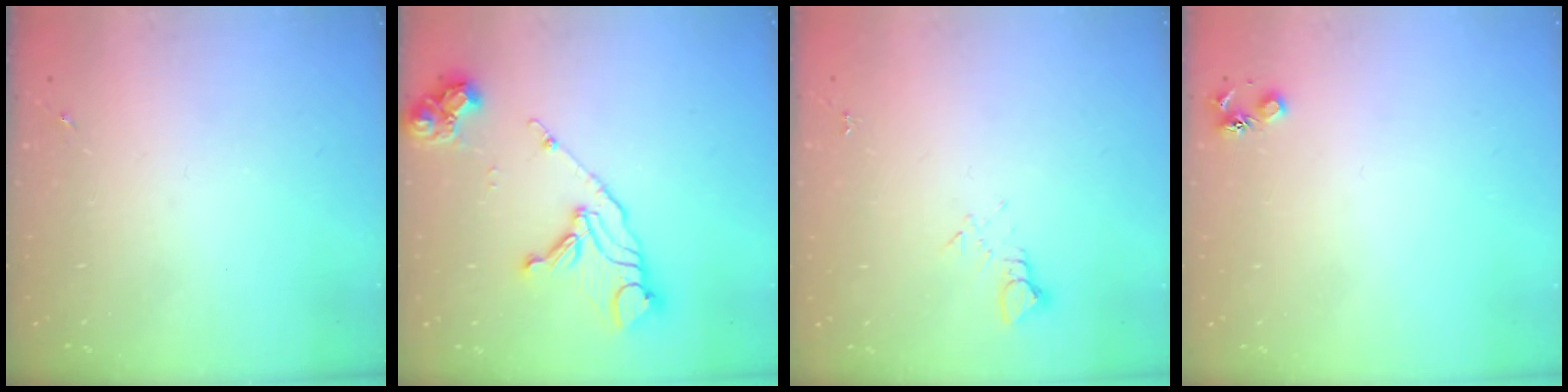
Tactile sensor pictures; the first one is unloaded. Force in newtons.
{"total": 14.7, "press": 14.6, "slide": 1.7}
{"total": 2.7, "press": 2.7, "slide": 0.2}
{"total": 4.5, "press": 4.5, "slide": 0.6}